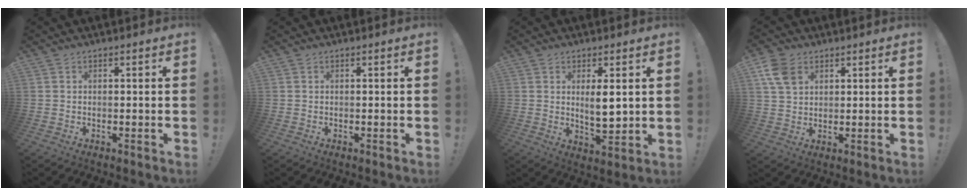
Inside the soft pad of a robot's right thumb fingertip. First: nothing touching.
{"total": 0.0}
{"total": 6.8, "force": [1.8, 2.2, 6.2], "torque": [-0.102, -0.014, 0.028]}
{"total": 8.4, "force": [3.9, 5.8, 4.6], "torque": [-0.079, -0.007, 0.078]}